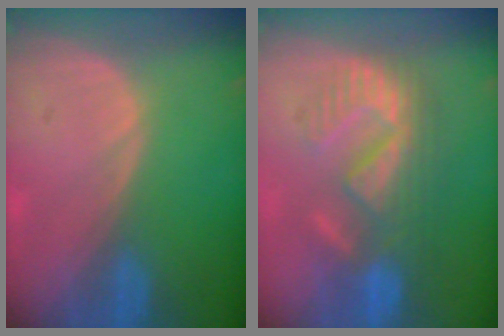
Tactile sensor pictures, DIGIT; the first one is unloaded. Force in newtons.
{"total": 9.1, "press": 8.9, "slide": 1.9}